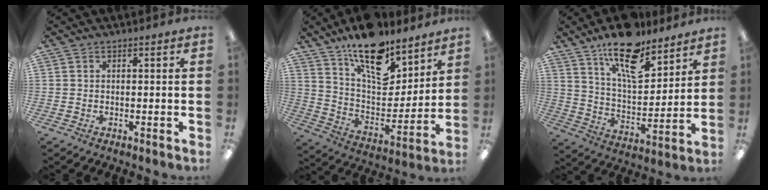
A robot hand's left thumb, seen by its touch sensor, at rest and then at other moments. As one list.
[{"total": 17.6, "force": [13.1, 7.8, 8.7], "torque": [-0.145, -0.092, 0.232]}, {"total": 16.4, "force": [11.9, 6.5, 9.3], "torque": [-0.148, -0.068, 0.203]}]